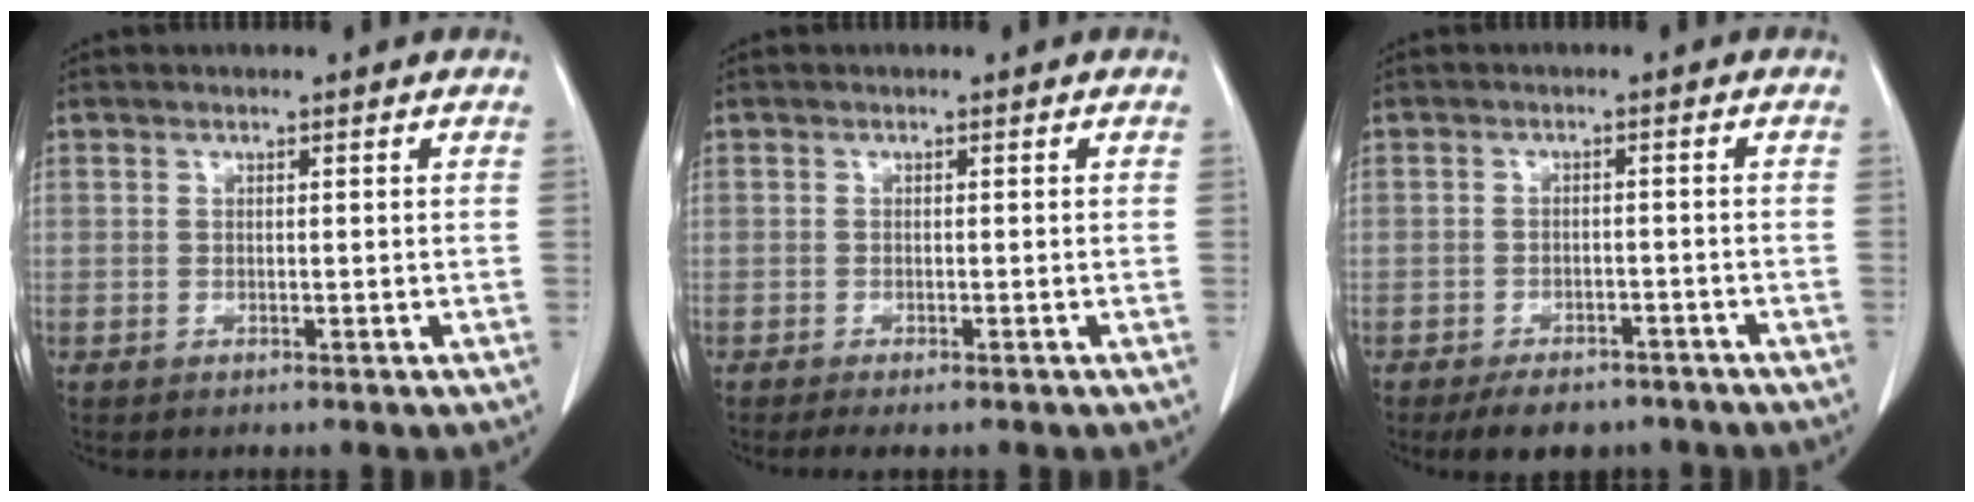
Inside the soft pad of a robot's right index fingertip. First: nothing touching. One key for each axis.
{"total": 1.8, "fx": -1.3, "fy": 0.2, "fz": 1.2, "tx": -0.016, "ty": -0.005, "tz": -0.019}
{"total": 6.2, "fx": -4.9, "fy": 3.0, "fz": 2.3, "tx": -0.026, "ty": 0.003, "tz": -0.069}